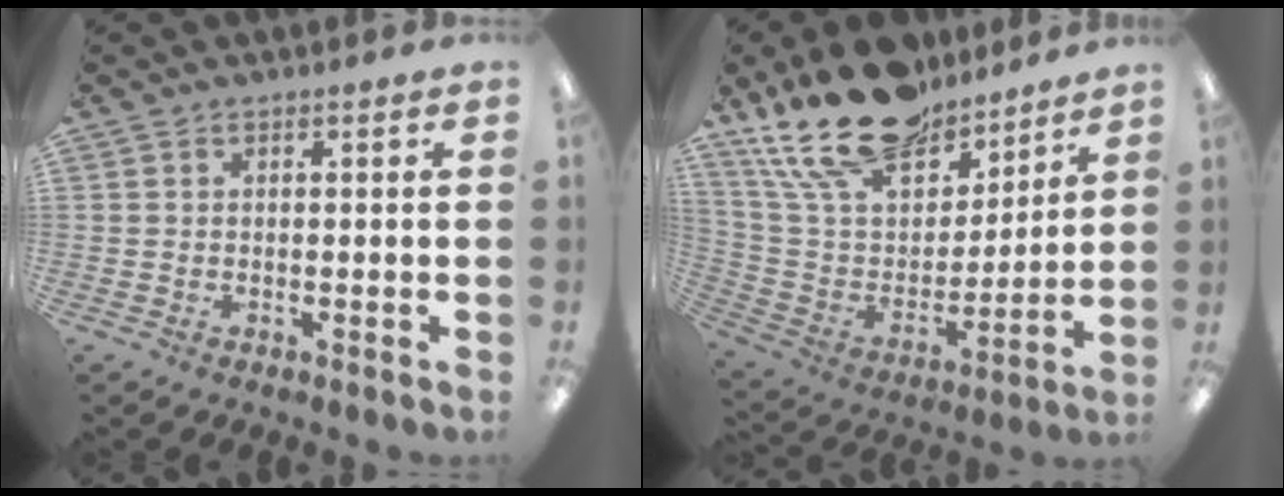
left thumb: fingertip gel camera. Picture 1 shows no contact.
{"total": 22.2, "force": [16.8, 10.7, 9.8], "torque": [-0.195, -0.099, 0.306]}